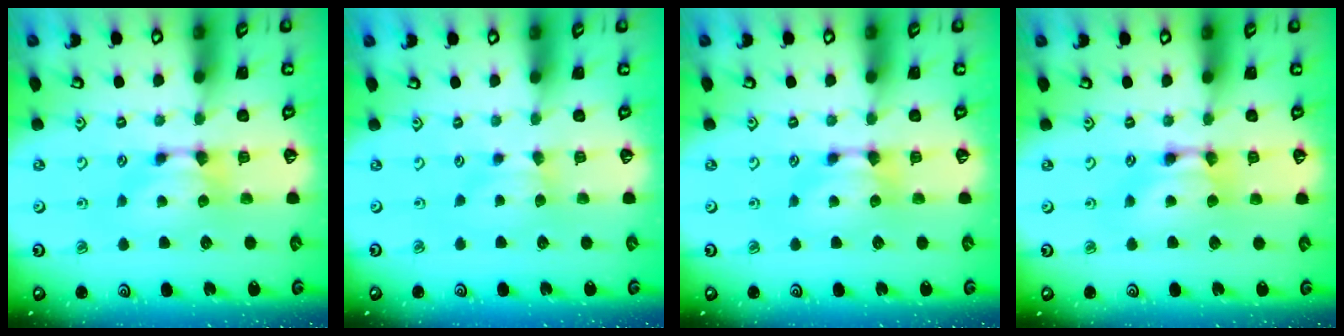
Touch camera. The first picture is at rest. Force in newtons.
{"total": 1.8, "press": 1.7, "slide": 0.6}
{"total": 0.0}
{"total": 2.0, "press": 2.0, "slide": 0.1}